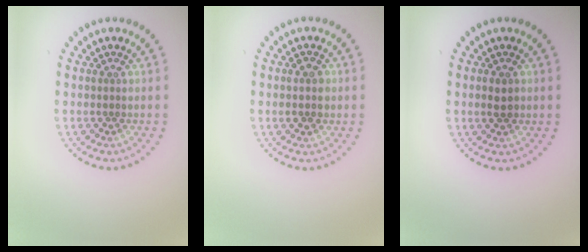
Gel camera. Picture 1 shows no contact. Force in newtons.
{"total": 2.4, "press": 2.4, "slide": 0.1}
{"total": 1.6, "press": 1.6, "slide": 0.1}